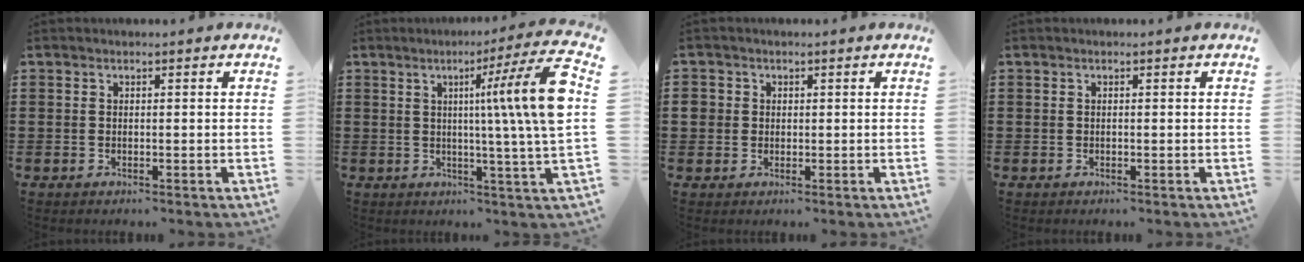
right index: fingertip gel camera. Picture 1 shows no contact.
{"total": 13.7, "force": [2.5, -0.6, 13.5], "torque": [-0.217, -0.017, 0.026]}
{"total": 1.6, "force": [0.2, 1.6, 0.2], "torque": [-0.010, 0.008, 0.003]}
{"total": 0.0}